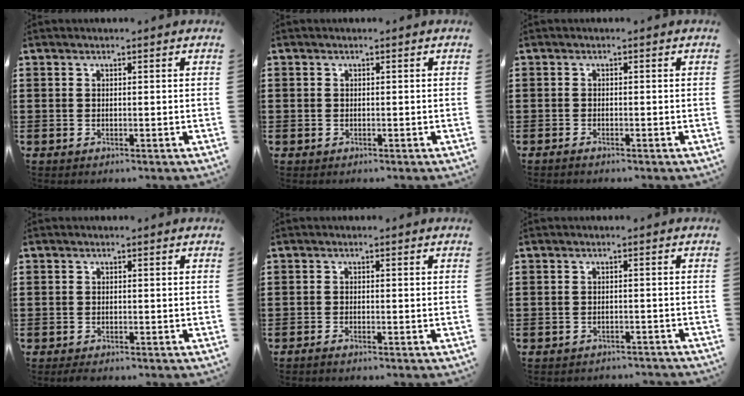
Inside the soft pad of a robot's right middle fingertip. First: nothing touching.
{"total": 0.8, "force": [-0.2, 0.8, 0.1], "torque": [-0.004, 0.002, -0.004]}
{"total": 0.7, "force": [-0.6, 0.1, 0.3], "torque": [-0.008, -0.004, -0.012]}
{"total": 0.8, "force": [-0.7, 0.4, 0.1], "torque": [-0.002, 0.000, -0.015]}
{"total": 0.9, "force": [-0.8, 0.1, 0.4], "torque": [-0.009, -0.004, -0.016]}
{"total": 1.5, "force": [-1.5, 0.1, 0.1], "torque": [-0.008, -0.001, -0.031]}